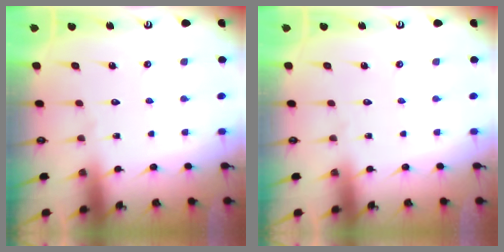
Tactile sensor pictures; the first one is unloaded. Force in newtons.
{"total": 0.0}